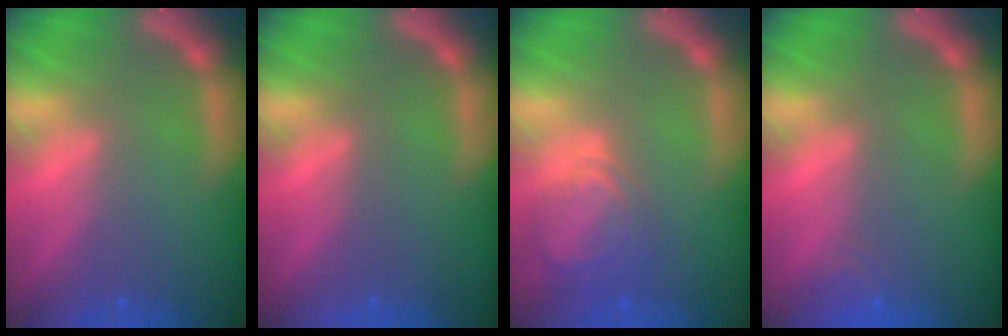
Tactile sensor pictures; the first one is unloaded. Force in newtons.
{"total": 0.0}
{"total": 4.5}
{"total": 1.4}